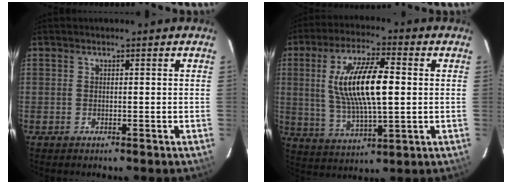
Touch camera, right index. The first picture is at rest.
{"total": 15.2, "force": [1.8, 4.9, 14.3], "torque": [-0.271, 0.003, 0.040]}